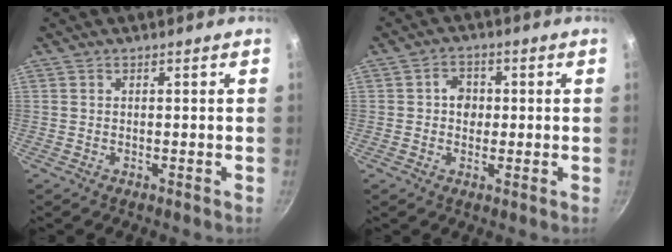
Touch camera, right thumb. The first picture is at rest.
{"total": 4.2, "force": [0.2, 3.6, 2.2], "torque": [-0.012, 0.003, -0.004]}